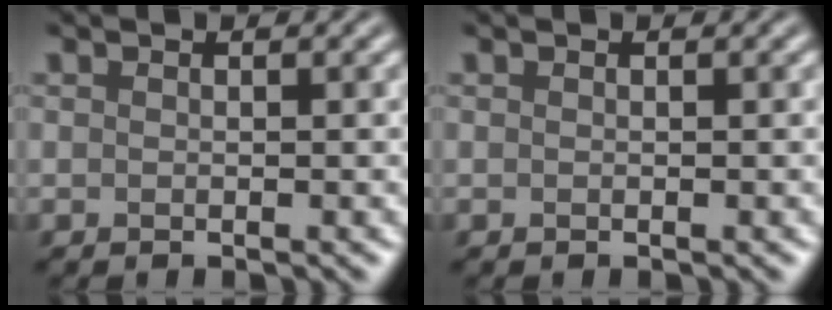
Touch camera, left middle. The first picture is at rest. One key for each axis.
{"total": 0.0}